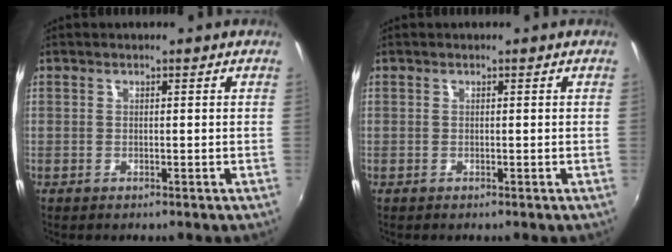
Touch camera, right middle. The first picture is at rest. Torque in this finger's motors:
{"motor_torque": [0.00, -0.01, -0.01, 0.00]}